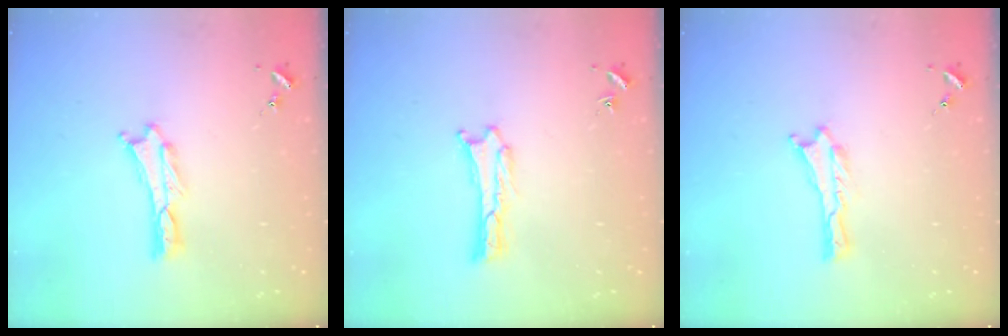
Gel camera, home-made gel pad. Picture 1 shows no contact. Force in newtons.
{"total": 0.8, "press": 0.8, "slide": 0.0}
{"total": 0.0}